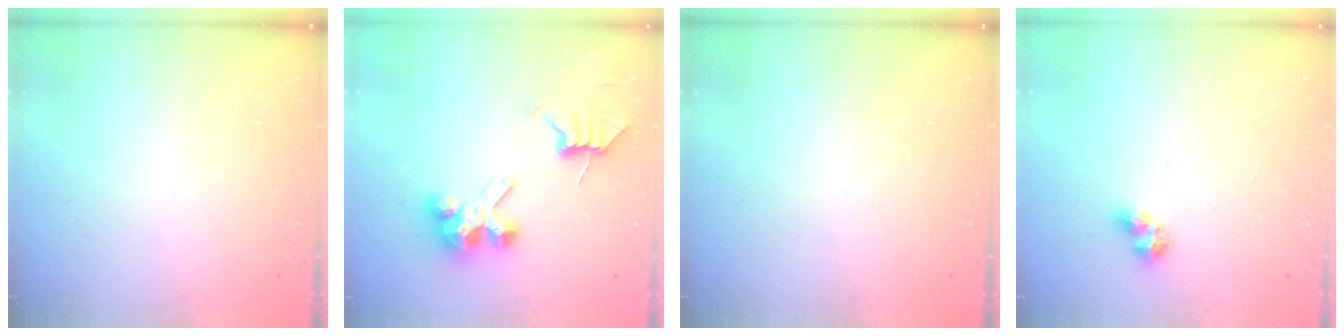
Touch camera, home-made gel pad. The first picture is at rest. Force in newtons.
{"total": 7.2, "press": 7.2, "slide": 0.6}
{"total": 0.0}
{"total": 6.7, "press": 6.7, "slide": 0.9}